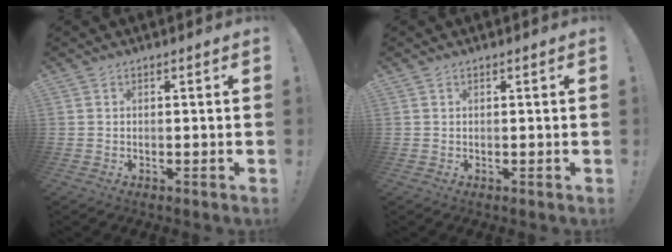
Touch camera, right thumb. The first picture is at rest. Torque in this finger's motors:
{"motor_torque": [-0.03, 0.11, -0.18, 0.09, 0.03]}